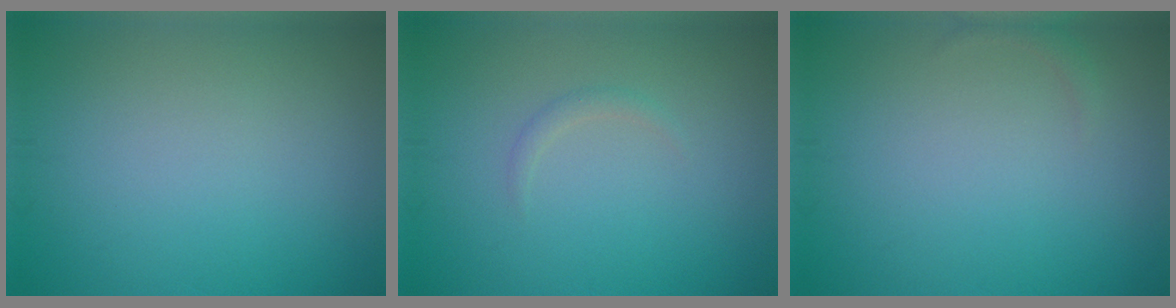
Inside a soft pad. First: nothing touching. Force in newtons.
{"total": 0.8, "press": 0.8, "slide": 0.1}
{"total": 0.7, "press": 0.7, "slide": 0.1}